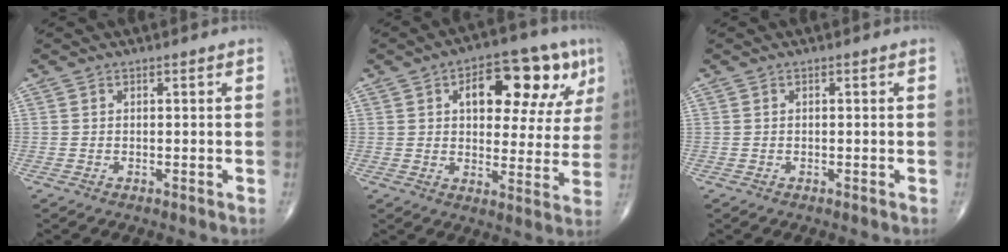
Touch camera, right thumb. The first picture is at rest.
{"total": 17.0, "force": [6.7, 8.8, 12.9], "torque": [-0.126, 0.000, 0.090]}
{"total": 0.0}